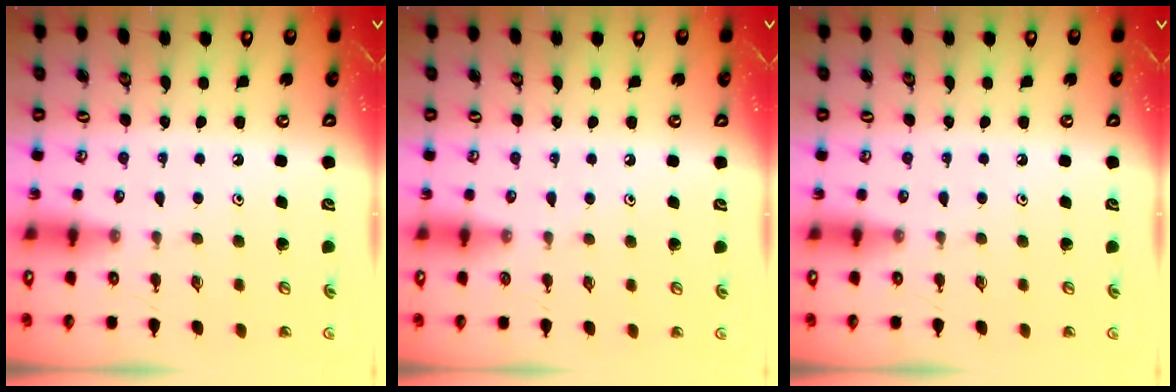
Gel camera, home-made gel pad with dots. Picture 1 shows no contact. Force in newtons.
{"total": 2.7, "press": 2.7, "slide": 0.4}
{"total": 0.0}